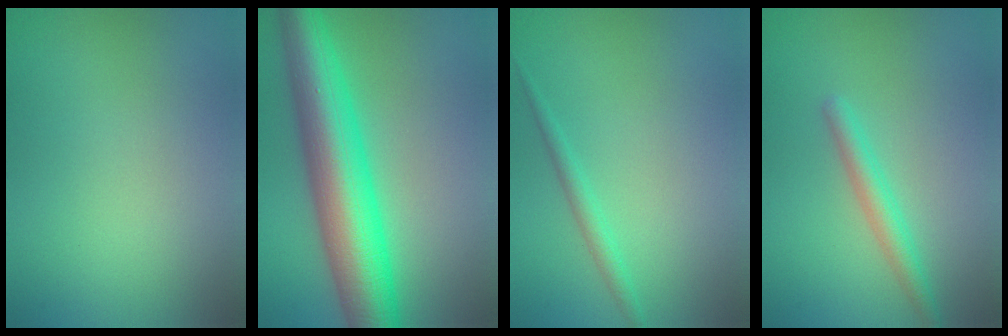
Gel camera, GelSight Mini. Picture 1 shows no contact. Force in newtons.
{"total": 10.3, "press": 10.3, "slide": 0.1}
{"total": 1.3, "press": 1.3, "slide": 0.1}
{"total": 2.1, "press": 2.1, "slide": 0.1}